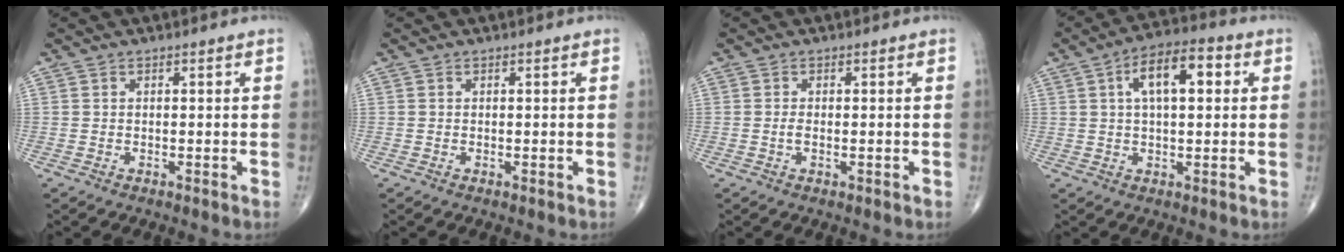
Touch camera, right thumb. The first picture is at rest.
{"total": 0.0}
{"total": 1.4, "force": [-0.2, 0.6, 1.2], "torque": [-0.026, -0.001, -0.005]}
{"total": 10.5, "force": [2.7, 4.7, 9.0], "torque": [-0.137, 0.019, 0.036]}